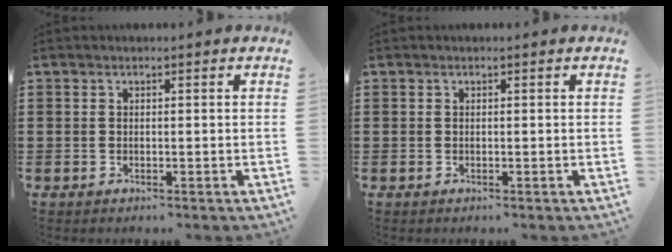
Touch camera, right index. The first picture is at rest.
{"total": 0.0}